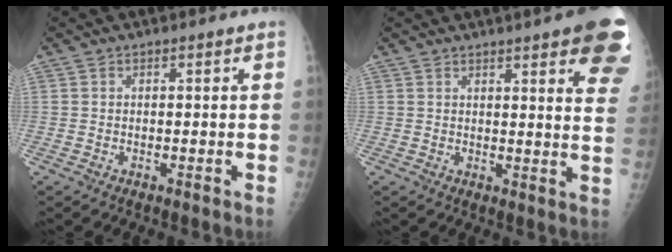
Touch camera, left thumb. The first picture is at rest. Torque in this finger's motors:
{"motor_torque": [1.54, 1.25, 1.09, -0.76, 0.04]}